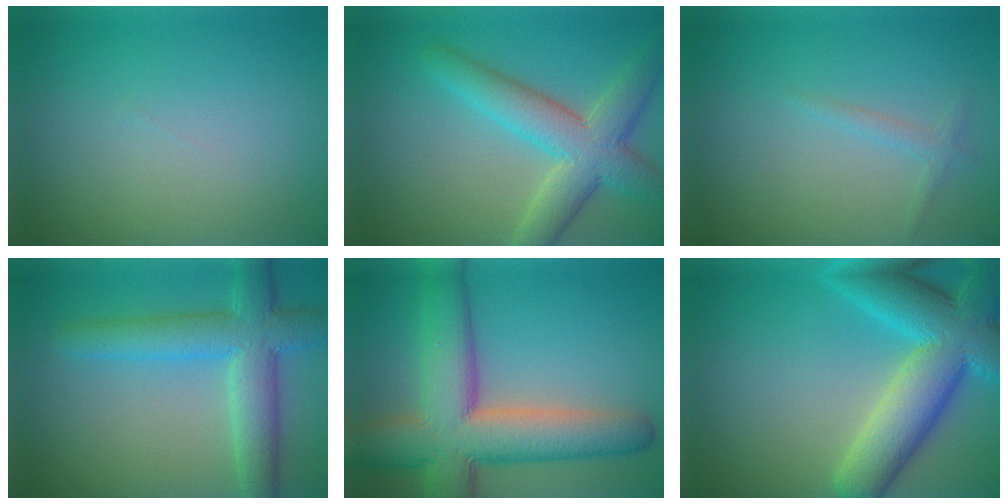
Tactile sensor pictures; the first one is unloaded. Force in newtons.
{"total": 6.9, "press": 6.9, "slide": 0.4}
{"total": 1.1, "press": 1.1, "slide": 0.1}
{"total": 6.8, "press": 6.8, "slide": 0.2}
{"total": 12.0, "press": 12.0, "slide": 0.8}
{"total": 10.8, "press": 10.8, "slide": 0.5}